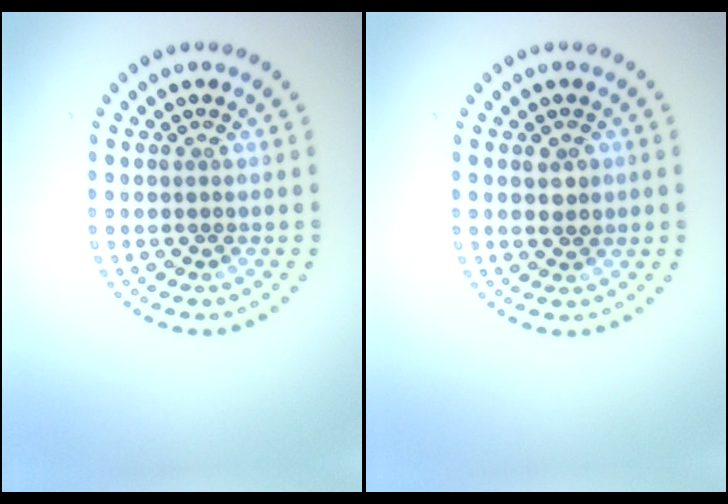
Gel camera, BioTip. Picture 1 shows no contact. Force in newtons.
{"total": 1.8, "press": 1.8, "slide": 0.3}